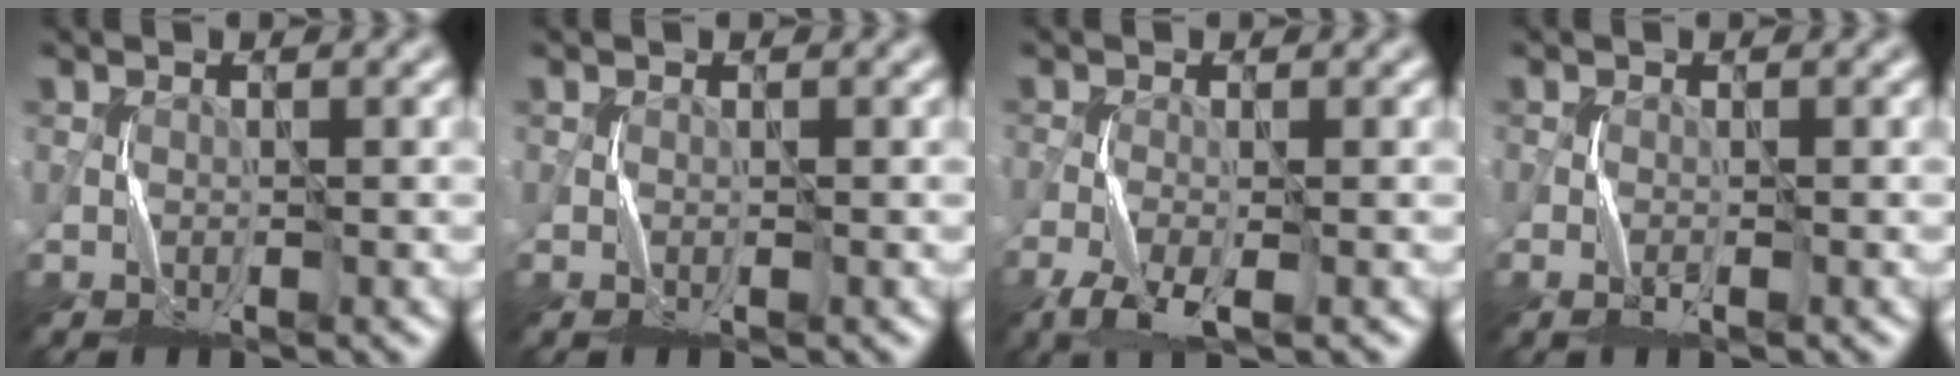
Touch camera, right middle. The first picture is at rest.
{"total": 0.0}
{"total": 3.9, "force": [-2.6, 1.2, 2.7], "torque": [-0.062, -0.011, -0.050]}
{"total": 1.1, "force": [-0.6, 0.4, 0.9], "torque": [-0.021, 0.002, -0.013]}